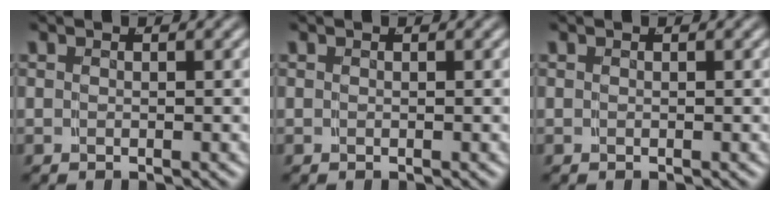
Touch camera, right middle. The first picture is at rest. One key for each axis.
{"total": 0.0}
{"total": 0.0}